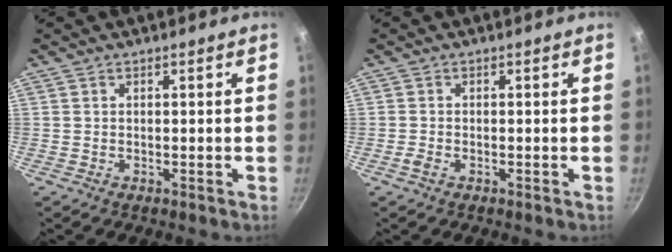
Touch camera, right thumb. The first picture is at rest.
{"total": 1.3, "force": [-0.8, 0.6, 0.9], "torque": [-0.025, 0.003, -0.018]}